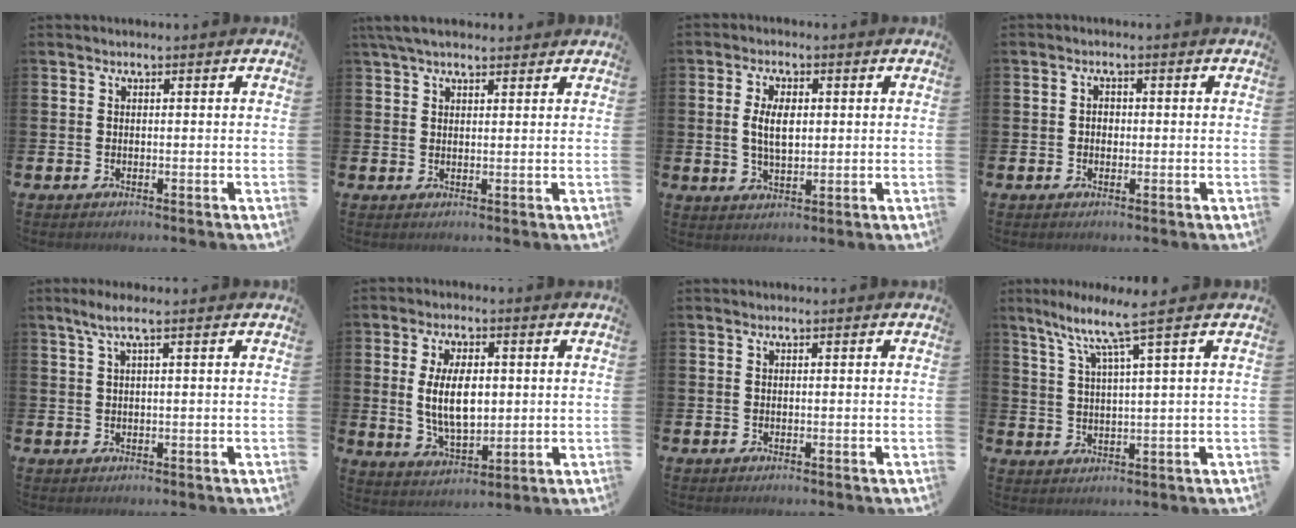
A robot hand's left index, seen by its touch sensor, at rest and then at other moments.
{"total": 4.0, "force": [3.4, 1.3, 1.6], "torque": [-0.038, -0.004, 0.064]}
{"total": 4.8, "force": [1.0, 2.5, 4.0], "torque": [-0.058, 0.000, 0.011]}
{"total": 1.4, "force": [-0.1, 1.2, 0.8], "torque": [0.001, 0.001, -0.008]}
{"total": 2.4, "force": [1.3, 0.0, 2.1], "torque": [-0.043, 0.004, 0.022]}
{"total": 8.0, "force": [1.2, 4.1, 6.8], "torque": [-0.114, 0.000, 0.015]}
{"total": 0.0}
{"total": 6.5, "force": [4.1, 0.0, 5.0], "torque": [-0.112, -0.016, 0.064]}